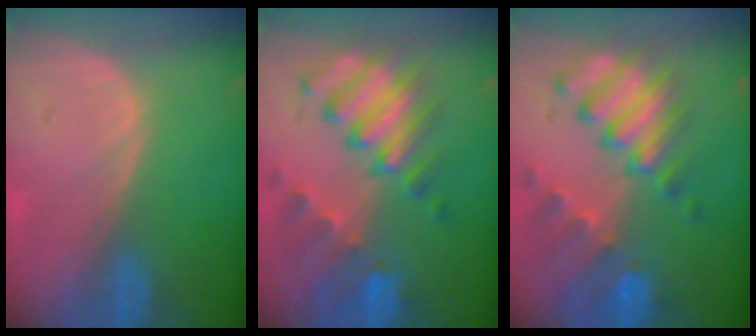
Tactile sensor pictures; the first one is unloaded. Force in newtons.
{"total": 10.0, "press": 8.9, "slide": 4.6}
{"total": 10.4, "press": 9.0, "slide": 5.3}